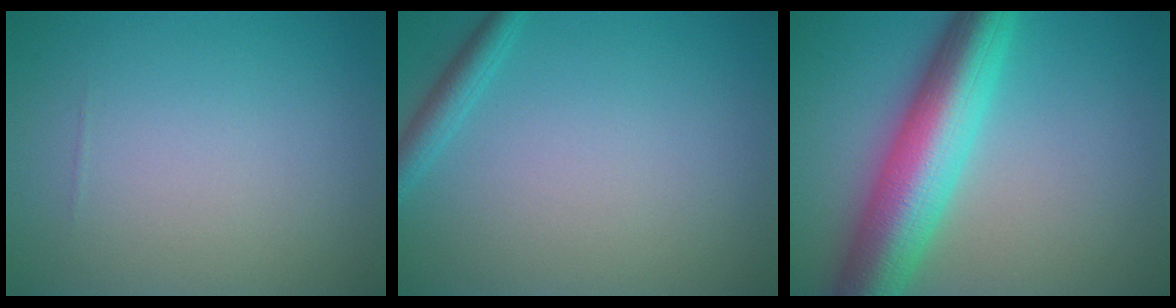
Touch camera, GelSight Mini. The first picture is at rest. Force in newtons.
{"total": 1.8, "press": 1.8, "slide": 0.1}
{"total": 9.8, "press": 9.8, "slide": 0.3}